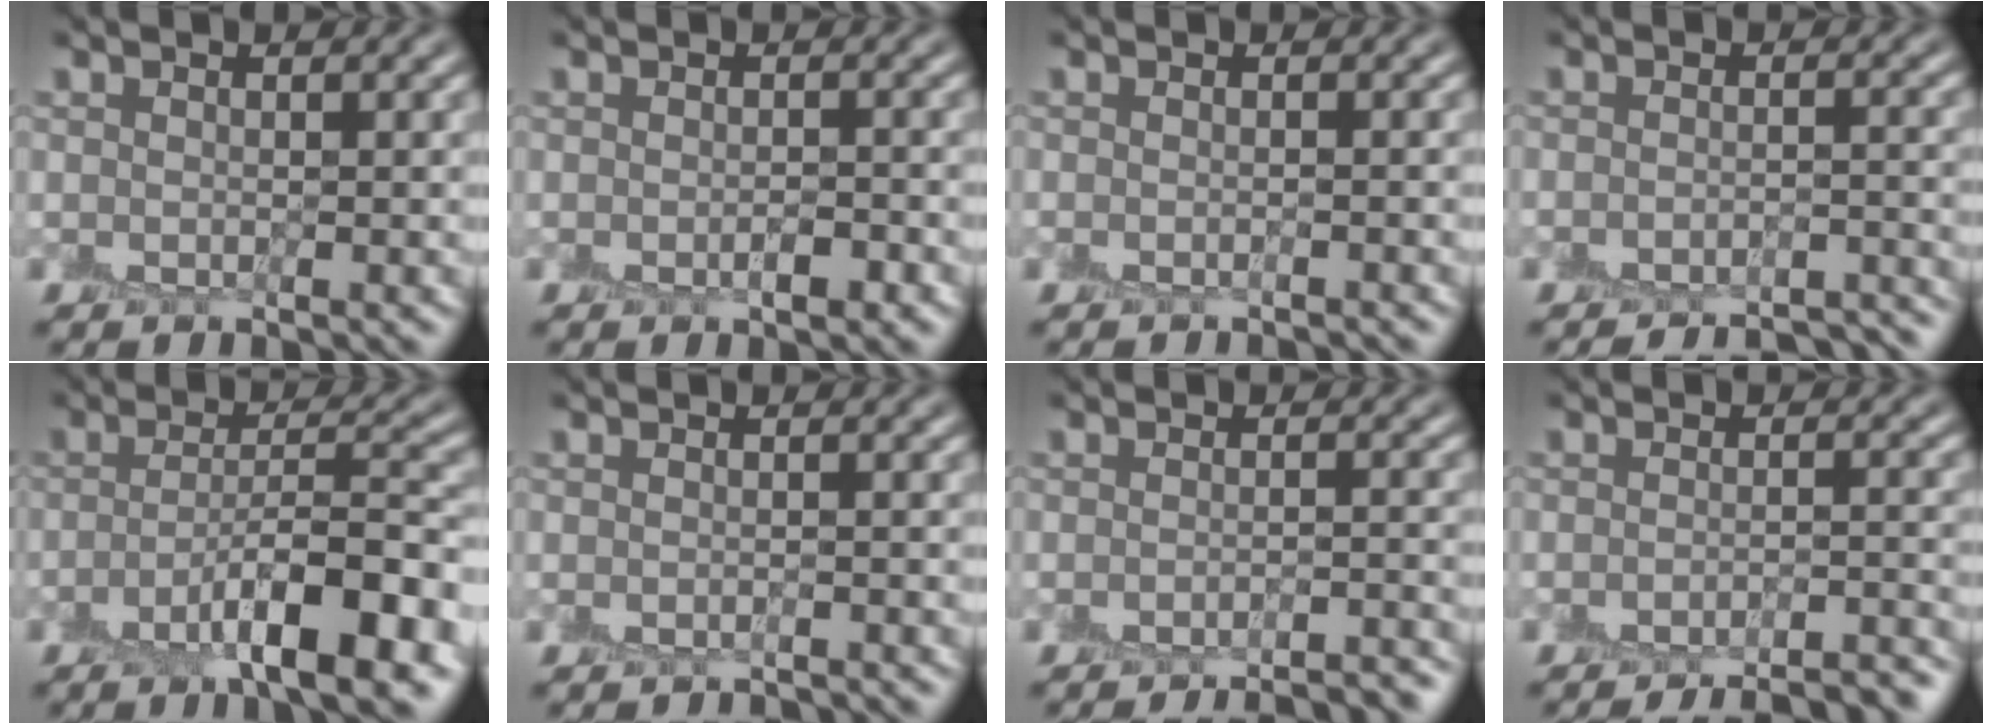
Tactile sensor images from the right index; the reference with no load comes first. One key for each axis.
{"total": 1.5, "fx": -0.8, "fy": 0.7, "fz": 1.1, "tx": -0.020, "ty": -0.007, "tz": -0.013}
{"total": 1.4, "fx": -1.4, "fy": -0.2, "fz": 0.0, "tx": 0.002, "ty": -0.016, "tz": -0.023}
{"total": 5.8, "fx": -5.6, "fy": 1.0, "fz": 1.0, "tx": -0.006, "ty": -0.001, "tz": -0.064}
{"total": 8.1, "fx": -3.9, "fy": 1.9, "fz": 6.9, "tx": -0.105, "ty": 0.004, "tz": -0.069}
{"total": 1.8, "fx": -1.8, "fy": 0.0, "fz": 0.0, "tx": 0.003, "ty": -0.012, "tz": -0.028}
{"total": 4.8, "fx": -4.7, "fy": 0.5, "fz": 1.2, "tx": -0.016, "ty": 0.002, "tz": -0.056}
{"total": 7.7, "fx": -7.1, "fy": 1.5, "fz": 2.7, "tx": -0.022, "ty": -0.006, "tz": -0.077}